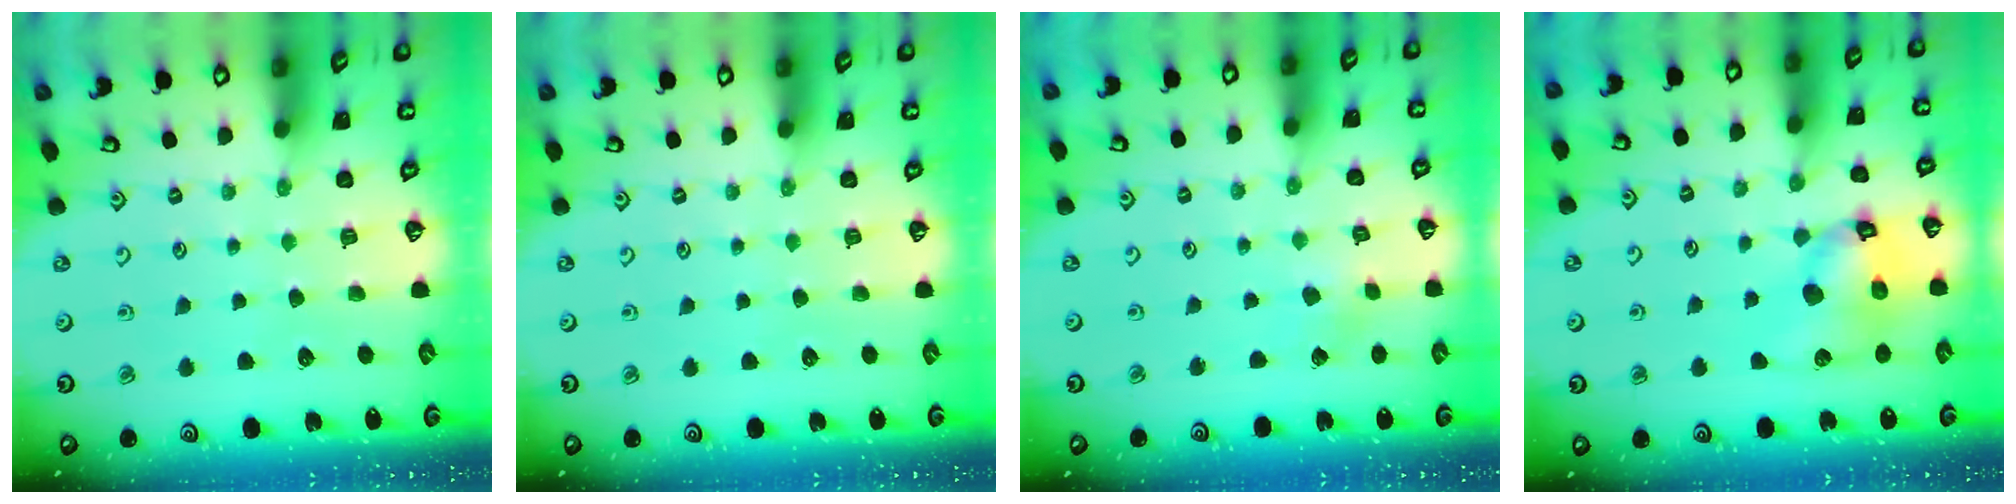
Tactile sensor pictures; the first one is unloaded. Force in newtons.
{"total": 0.0}
{"total": 2.2, "press": 2.2, "slide": 0.1}
{"total": 14.4, "press": 14.3, "slide": 1.8}